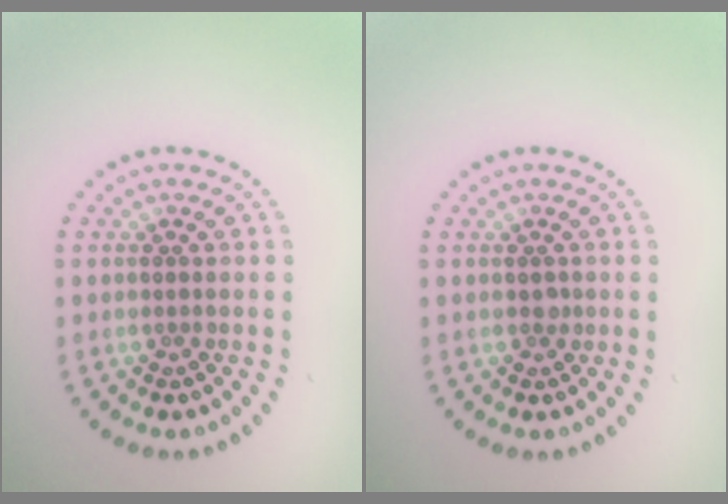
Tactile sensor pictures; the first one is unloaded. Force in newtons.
{"total": 0.6, "press": 0.5, "slide": 0.2}